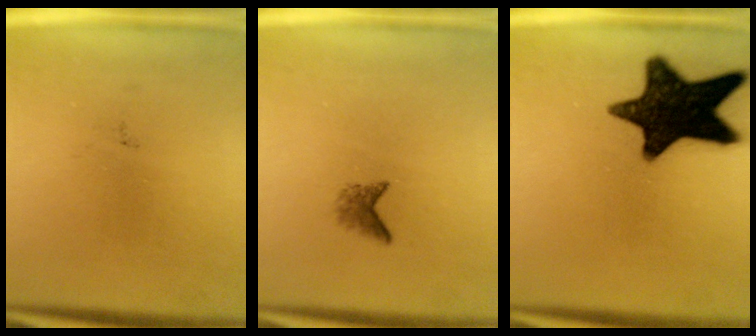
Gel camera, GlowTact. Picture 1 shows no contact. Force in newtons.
{"total": 1.4}
{"total": 17.0}